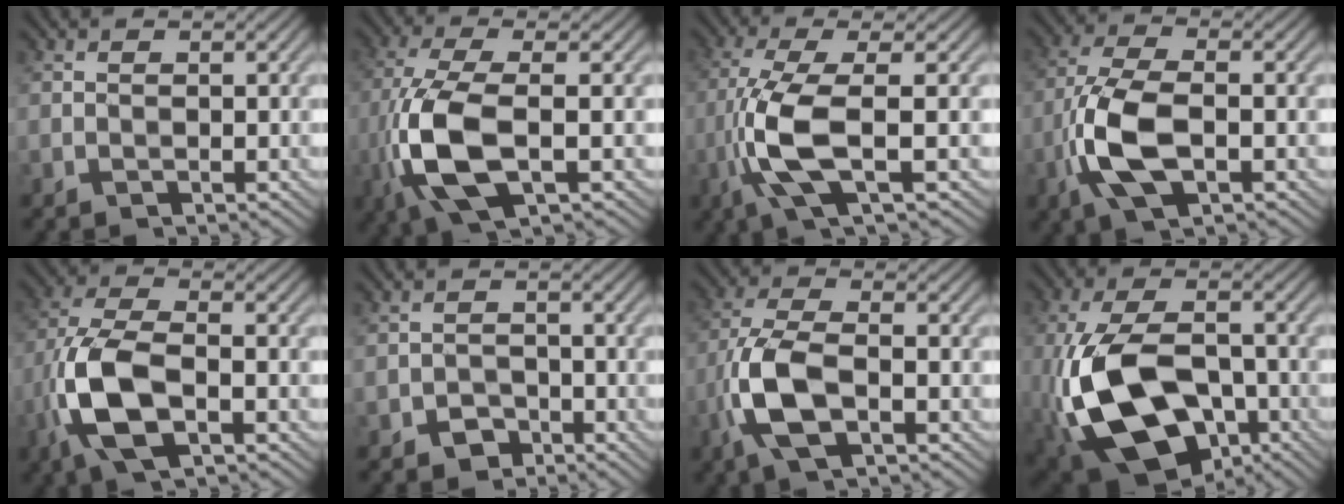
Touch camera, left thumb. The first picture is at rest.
{"total": 9.5, "force": [-2.5, 3.2, 8.6], "torque": [-0.201, -0.001, -0.054]}
{"total": 7.4, "force": [-1.7, 1.2, 7.1], "torque": [-0.158, 0.010, -0.043]}
{"total": 8.3, "force": [-2.6, 3.2, 7.2], "torque": [-0.163, 0.007, -0.059]}
{"total": 10.1, "force": [-3.6, 4.1, 8.5], "torque": [-0.193, 0.000, -0.081]}
{"total": 1.8, "force": [-1.6, 0.9, 0.1], "torque": [0.008, 0.006, -0.033]}
{"total": 8.1, "force": [-2.9, 3.0, 6.9], "torque": [-0.161, 0.006, -0.068]}
{"total": 16.4, "force": [-5.7, 9.3, 12.3], "torque": [-0.274, -0.022, -0.103]}